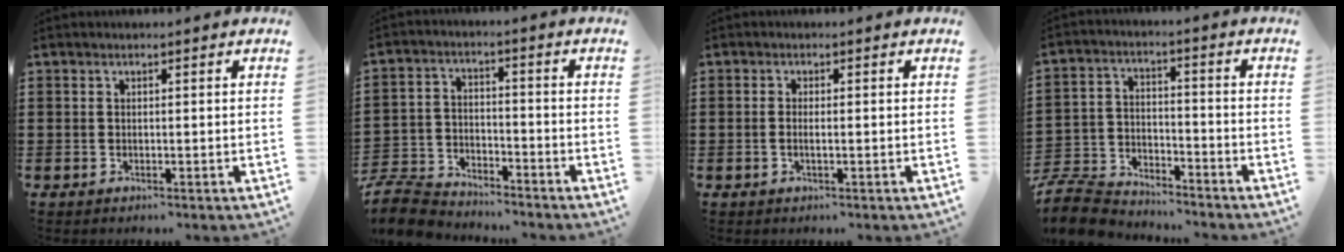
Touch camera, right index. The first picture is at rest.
{"total": 7.4, "force": [-7.1, 1.8, 1.0], "torque": [-0.042, 0.013, -0.148]}
{"total": 1.1, "force": [-0.3, 0.1, 1.0], "torque": [-0.019, -0.002, -0.005]}
{"total": 8.3, "force": [-8.0, 2.0, 1.2], "torque": [-0.041, 0.016, -0.162]}